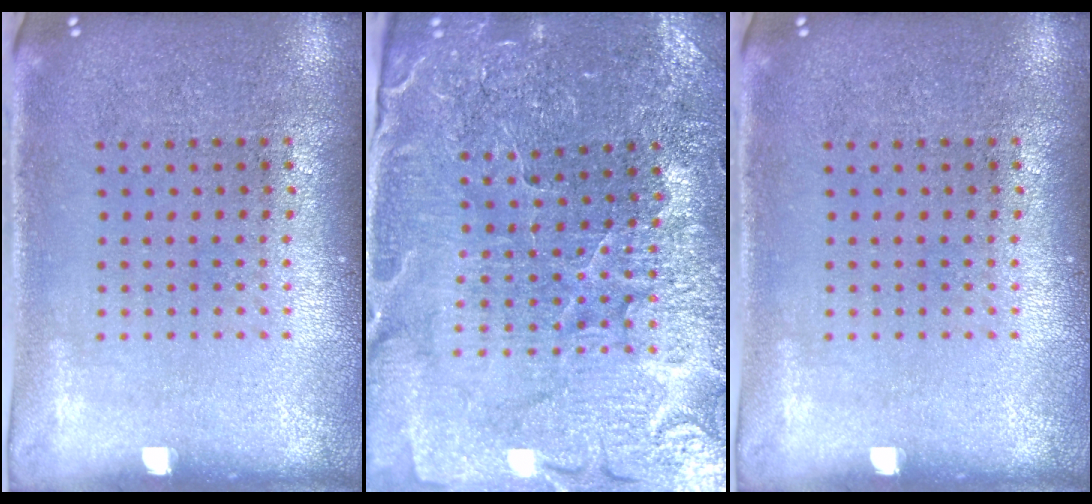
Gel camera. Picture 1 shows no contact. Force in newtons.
{"total": 3.5, "press": 3.5, "slide": 0.2}
{"total": 0.0}